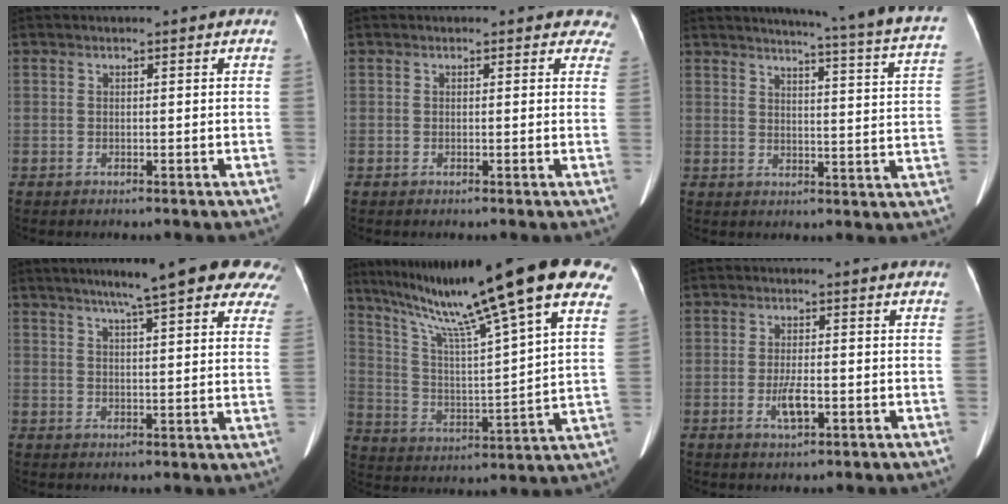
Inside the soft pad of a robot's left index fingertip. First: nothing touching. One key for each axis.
{"total": 2.6, "fx": 2.1, "fy": 1.5, "fz": -0.1, "tx": 0.027, "ty": -0.008, "tz": -0.004}
{"total": 19.5, "fx": 17.5, "fy": -1.1, "fz": 8.4, "tx": -0.115, "ty": -0.082, "tz": 0.189}
{"total": 18.0, "fx": 13.7, "fy": 2.6, "fz": 11.4, "tx": -0.150, "ty": 0.022, "tz": 0.160}
{"total": 30.0, "fx": 21.5, "fy": 1.9, "fz": 20.8, "tx": -0.332, "ty": 0.007, "tz": 0.314}
{"total": 3.5, "fx": -1.1, "fy": 0.9, "fz": 3.2, "tx": -0.065, "ty": -0.003, "tz": -0.017}